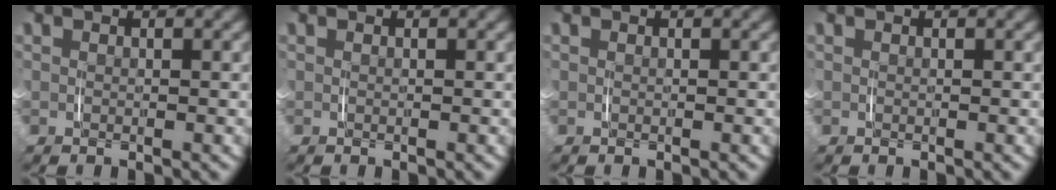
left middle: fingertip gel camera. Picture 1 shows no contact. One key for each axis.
{"total": 0.0}
{"total": 0.0}
{"total": 0.0}